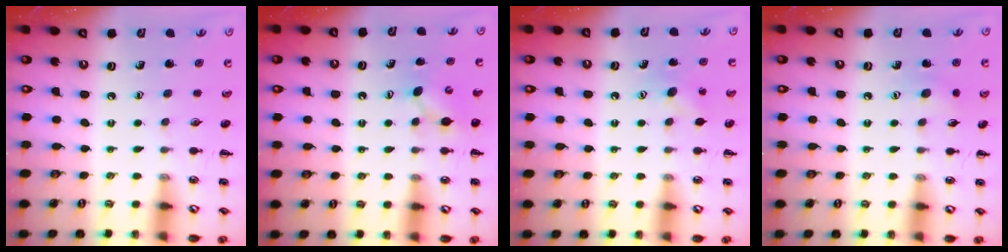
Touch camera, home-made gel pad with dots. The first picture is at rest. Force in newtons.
{"total": 4.8, "press": 4.7, "slide": 1.3}
{"total": 6.8, "press": 6.6, "slide": 1.4}
{"total": 6.3, "press": 6.3, "slide": 1.0}